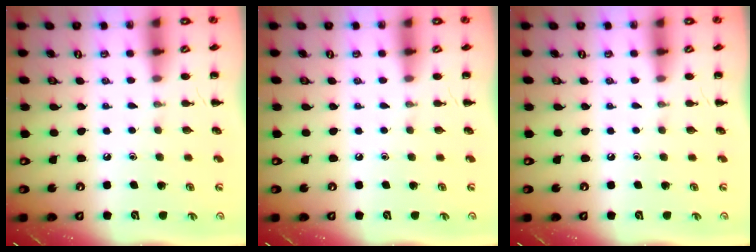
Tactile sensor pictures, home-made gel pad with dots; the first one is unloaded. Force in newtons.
{"total": 0.0}
{"total": 0.0}